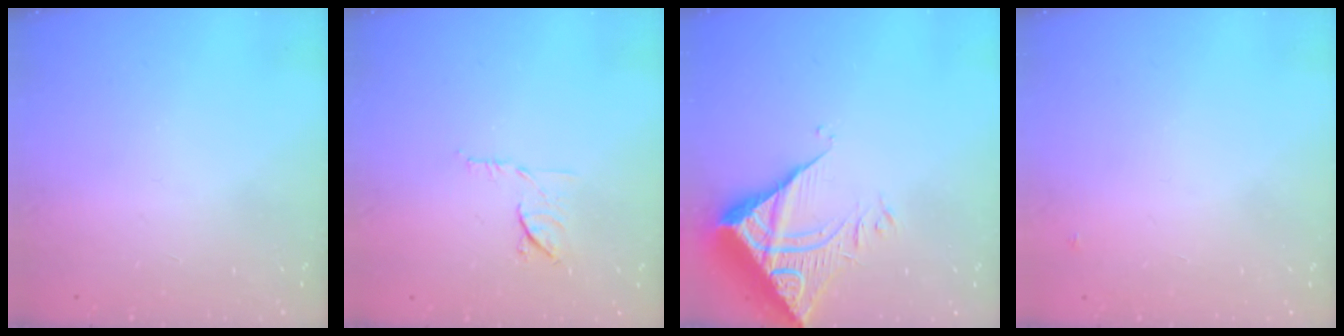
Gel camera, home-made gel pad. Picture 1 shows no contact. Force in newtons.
{"total": 7.8, "press": 7.8, "slide": 0.9}
{"total": 9.0, "press": 8.9, "slide": 0.8}
{"total": 2.6, "press": 2.6, "slide": 0.2}